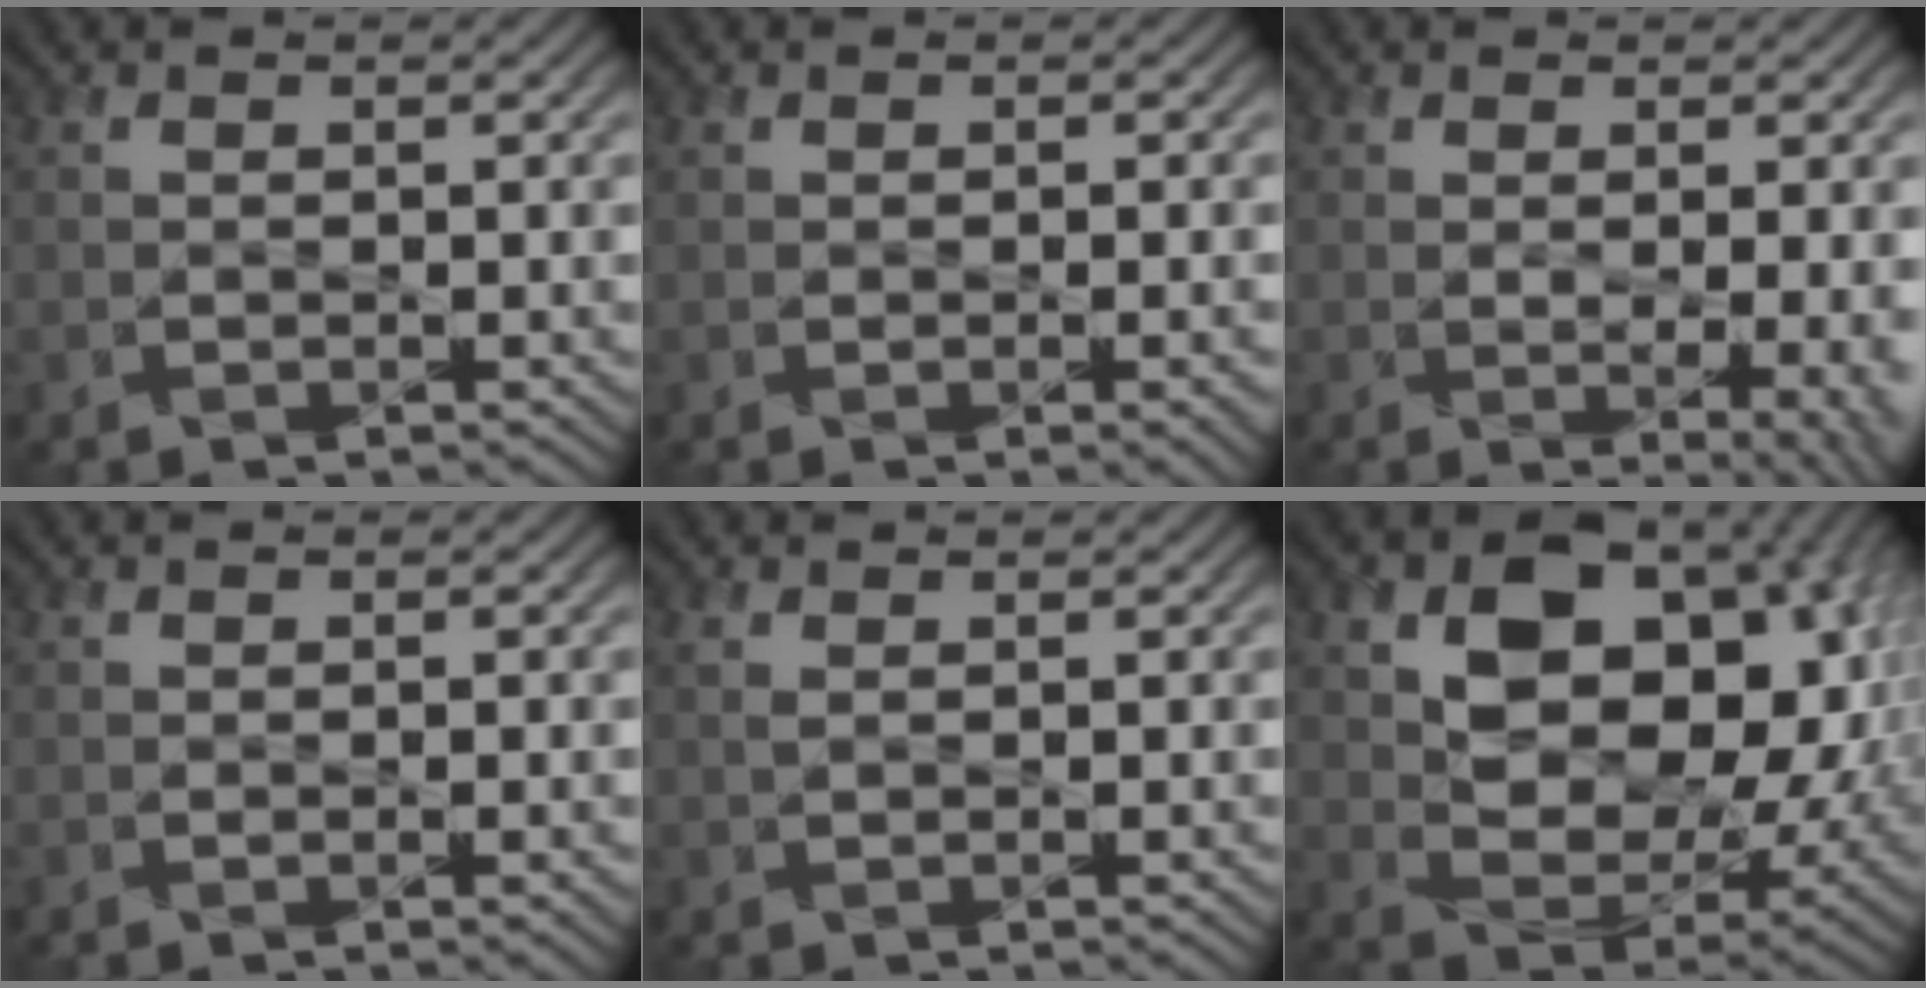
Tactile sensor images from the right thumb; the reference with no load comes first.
{"total": 1.9, "force": [-0.4, 0.3, 1.9], "torque": [-0.029, -0.002, -0.003]}
{"total": 4.7, "force": [-0.2, 1.3, 4.5], "torque": [-0.069, -0.009, 0.005]}
{"total": 0.8, "force": [0.0, 0.2, 0.7], "torque": [-0.010, -0.002, 0.000]}
{"total": 0.9, "force": [0.5, 0.4, 0.7], "torque": [-0.024, 0.002, 0.011]}
{"total": 14.5, "force": [2.9, 9.9, 10.2], "torque": [-0.180, -0.009, 0.060]}